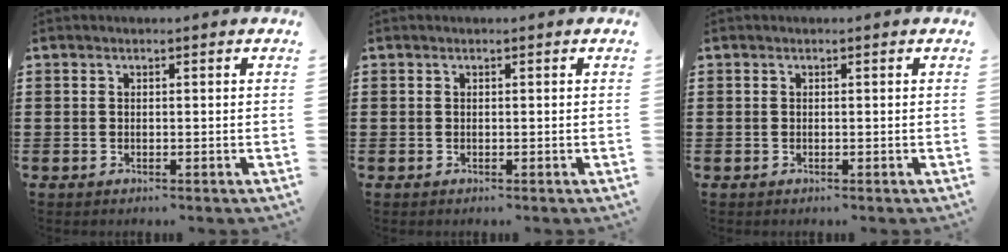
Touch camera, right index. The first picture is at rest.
{"total": 0.0}
{"total": 0.0}